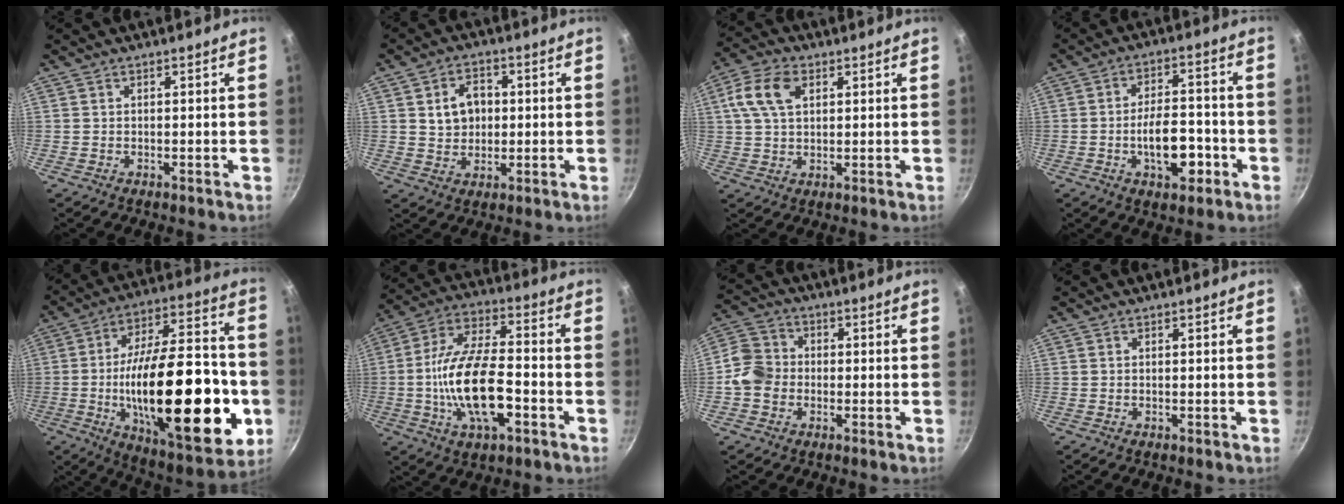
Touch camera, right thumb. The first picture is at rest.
{"total": 7.4, "force": [1.1, 5.8, 4.4], "torque": [-0.047, 0.006, 0.018]}
{"total": 9.0, "force": [2.9, 5.7, 6.4], "torque": [-0.117, 0.011, 0.047]}
{"total": 10.3, "force": [-3.6, 5.1, 8.2], "torque": [-0.103, 0.027, -0.056]}
{"total": 34.6, "force": [-6.8, 13.9, 30.9], "torque": [-0.449, 0.017, -0.090]}
{"total": 17.6, "force": [-4.5, 7.7, 15.2], "torque": [-0.274, 0.031, -0.089]}
{"total": 5.9, "force": [-1.5, 5.1, 2.4], "torque": [-0.022, 0.017, -0.047]}
{"total": 0.0}